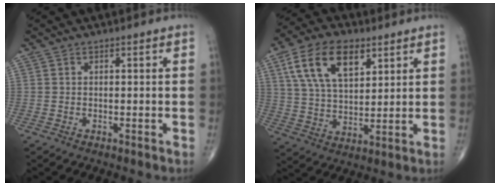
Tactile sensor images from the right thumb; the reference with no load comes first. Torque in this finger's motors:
{"motor_torque": [0.45, 3.18, 1.14, 0.65, 0.35]}